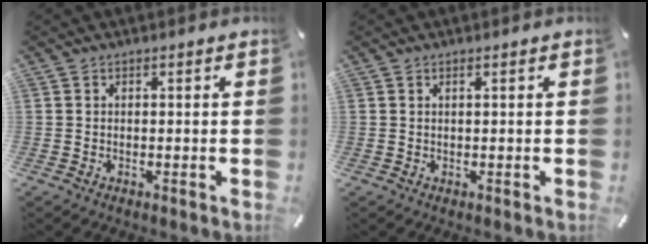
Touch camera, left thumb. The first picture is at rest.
{"total": 0.5, "force": [0.2, 0.0, 0.5], "torque": [-0.007, 0.000, 0.004]}